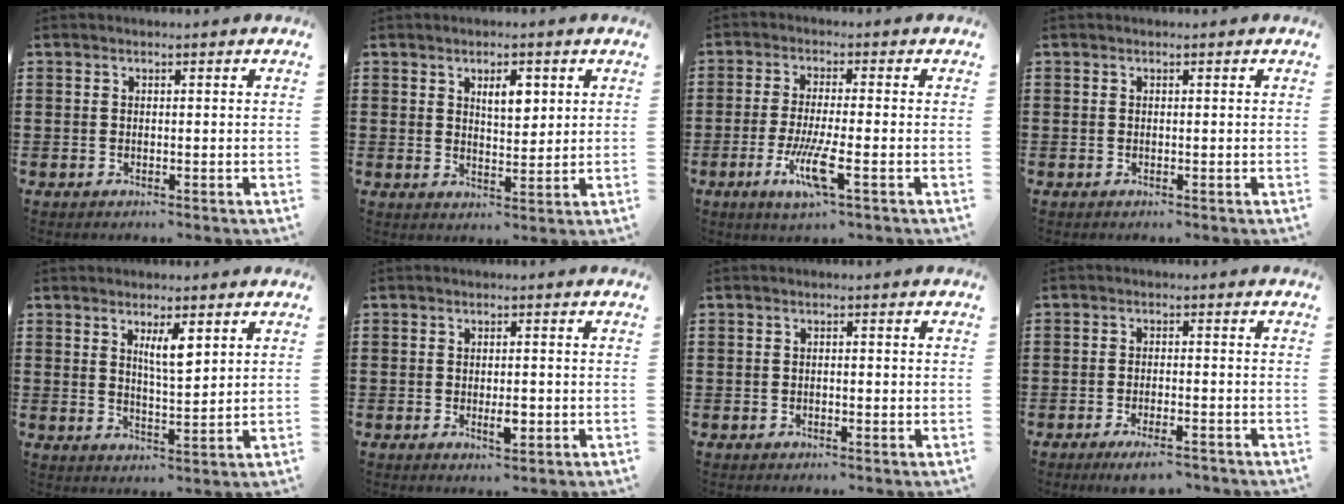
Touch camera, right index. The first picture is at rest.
{"total": 4.1, "force": [1.8, 1.9, 3.1], "torque": [-0.044, 0.000, 0.024]}
{"total": 7.2, "force": [-2.8, 0.7, 6.6], "torque": [-0.140, -0.021, -0.056]}
{"total": 0.0}
{"total": 4.5, "force": [2.2, 1.1, 3.7], "torque": [-0.070, 0.001, 0.036]}
{"total": 2.8, "force": [-0.6, 1.0, 2.6], "torque": [-0.045, 0.000, -0.010]}
{"total": 0.7, "force": [-0.3, 0.4, 0.4], "torque": [-0.011, -0.001, -0.006]}
{"total": 3.5, "force": [-2.9, 0.3, 2.0], "torque": [-0.039, -0.006, -0.054]}